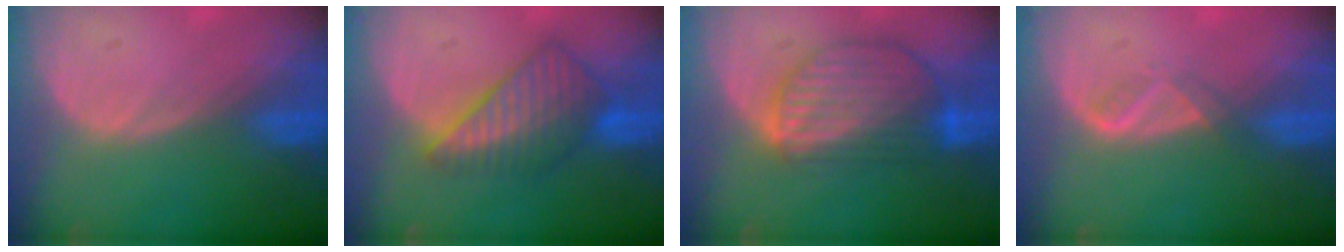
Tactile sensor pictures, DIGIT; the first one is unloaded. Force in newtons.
{"total": 7.8, "press": 7.1, "slide": 3.4}
{"total": 9.1, "press": 7.8, "slide": 4.8}
{"total": 1.9, "press": 1.8, "slide": 0.7}